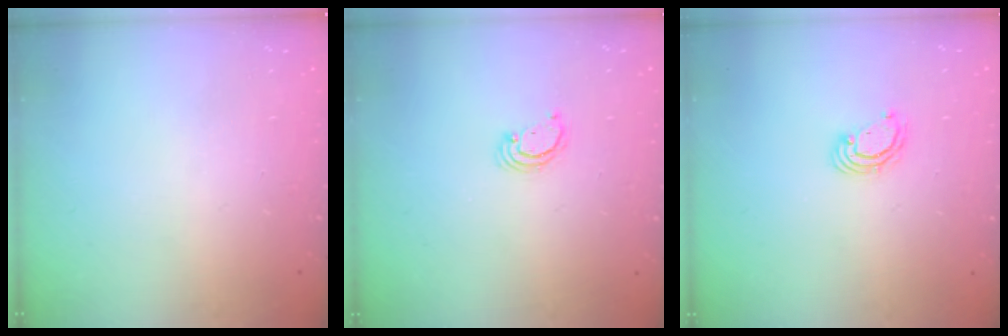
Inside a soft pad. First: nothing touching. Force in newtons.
{"total": 2.6, "press": 2.6, "slide": 0.3}
{"total": 3.8, "press": 3.8, "slide": 0.2}